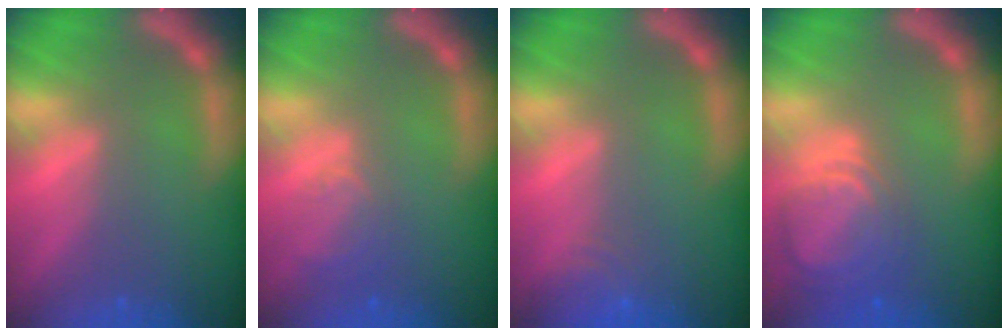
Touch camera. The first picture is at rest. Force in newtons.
{"total": 2.5}
{"total": 3.0}
{"total": 6.5}